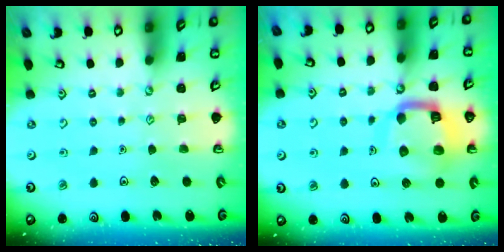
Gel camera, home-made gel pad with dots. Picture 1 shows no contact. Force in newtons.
{"total": 11.5, "press": 11.4, "slide": 1.4}